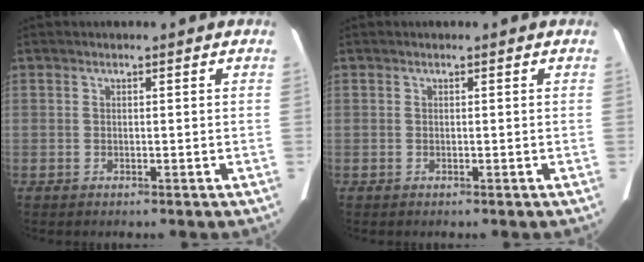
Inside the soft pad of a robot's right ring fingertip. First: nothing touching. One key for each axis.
{"total": 0.0}